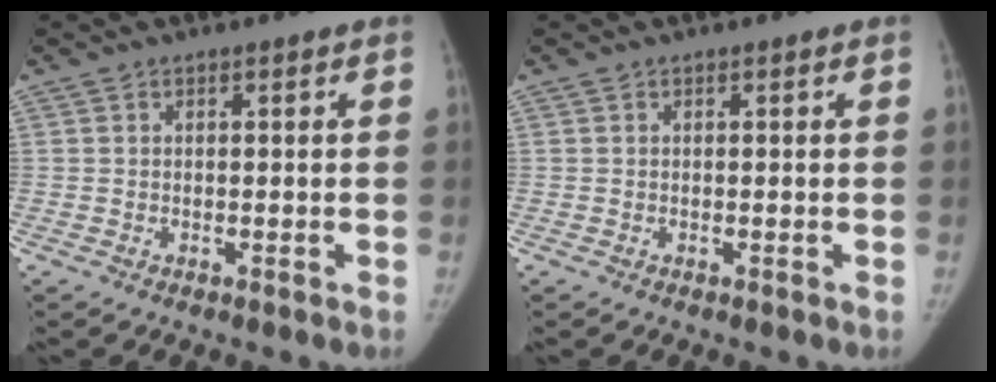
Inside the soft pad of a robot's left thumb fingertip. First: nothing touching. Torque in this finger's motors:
{"motor_torque": [0.26, -0.20, 0.33, -0.10, 0.02]}